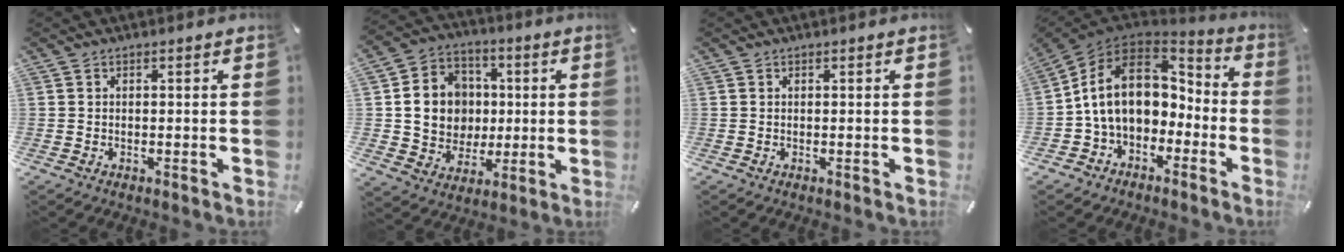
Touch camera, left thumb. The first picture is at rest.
{"total": 13.7, "force": [0.8, 12.4, 5.7], "torque": [-0.108, 0.014, 0.027]}
{"total": 0.0}
{"total": 15.7, "force": [0.1, 12.0, 10.0], "torque": [-0.200, 0.010, 0.002]}